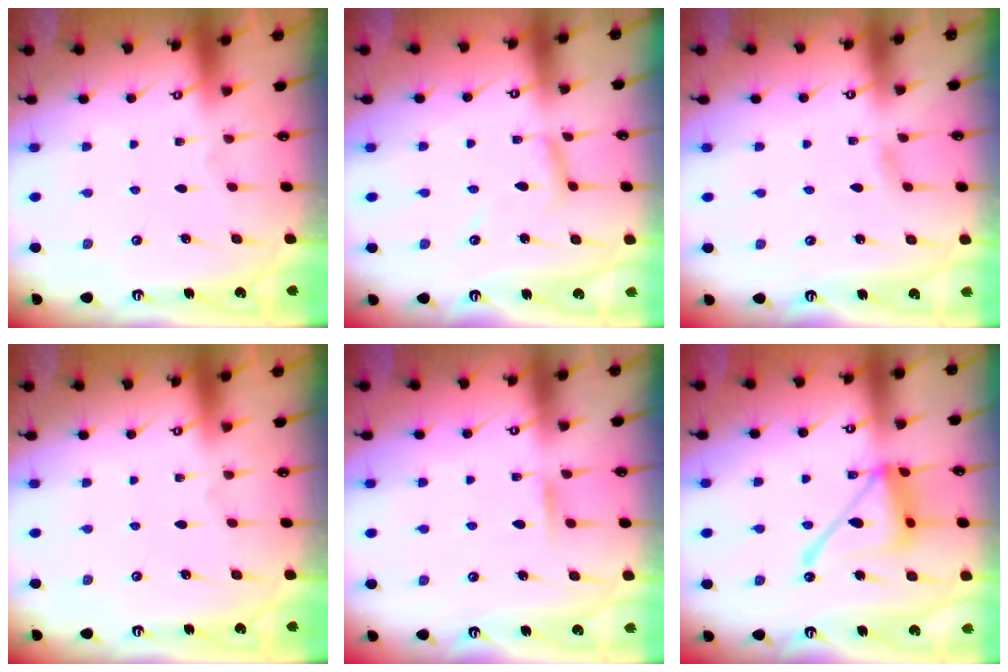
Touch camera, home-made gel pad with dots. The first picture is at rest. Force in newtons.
{"total": 6.0, "press": 6.0, "slide": 0.4}
{"total": 2.6, "press": 2.5, "slide": 0.3}
{"total": 0.0}
{"total": 5.5, "press": 5.4, "slide": 0.6}
{"total": 14.7, "press": 14.7, "slide": 1.2}